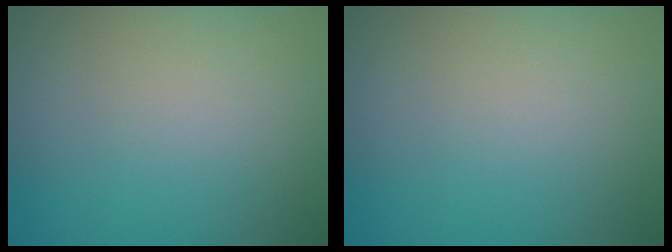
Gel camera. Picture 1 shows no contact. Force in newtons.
{"total": 0.0}